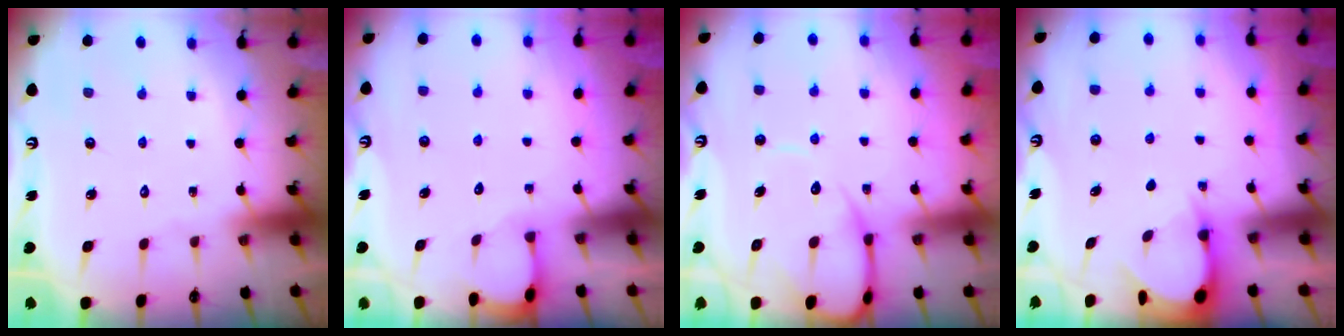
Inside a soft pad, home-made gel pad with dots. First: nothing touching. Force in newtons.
{"total": 0.9, "press": 0.8, "slide": 0.2}
{"total": 7.9, "press": 7.9, "slide": 0.9}
{"total": 3.5, "press": 3.4, "slide": 0.4}